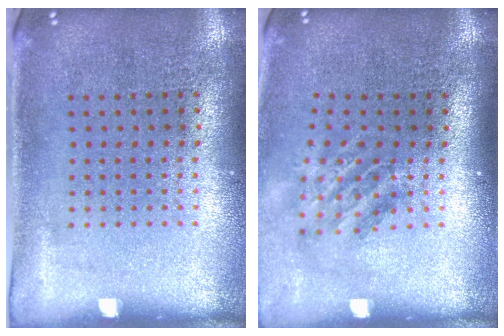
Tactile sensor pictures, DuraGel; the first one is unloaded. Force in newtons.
{"total": 1.8, "press": 1.2, "slide": 1.3}